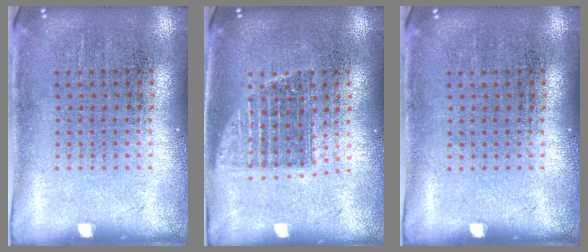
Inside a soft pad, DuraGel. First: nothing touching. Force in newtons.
{"total": 1.3, "press": 1.1, "slide": 0.7}
{"total": 0.0}